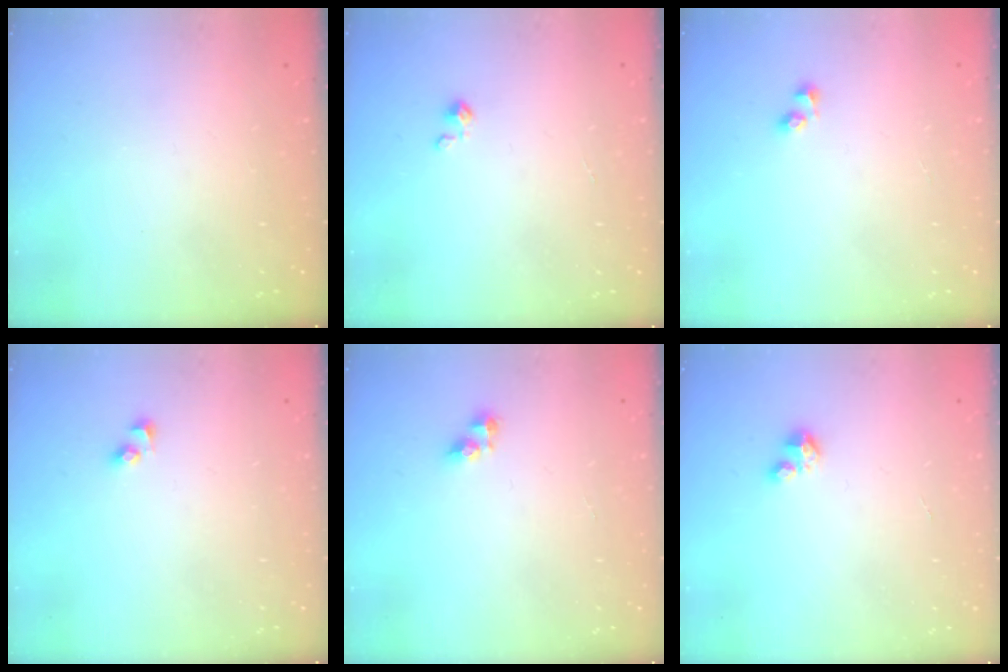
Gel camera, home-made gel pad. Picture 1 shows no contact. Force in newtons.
{"total": 2.3, "press": 2.2, "slide": 0.3}
{"total": 2.6, "press": 2.3, "slide": 1.2}
{"total": 2.5, "press": 2.5, "slide": 0.3}
{"total": 5.1, "press": 5.1, "slide": 0.6}
{"total": 1.9, "press": 1.9, "slide": 0.1}